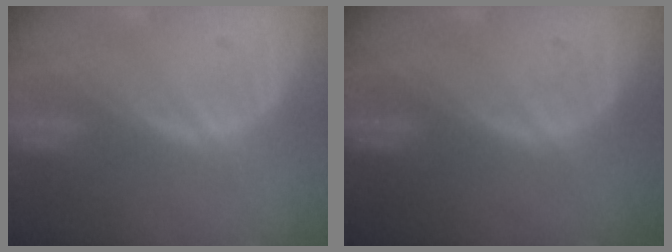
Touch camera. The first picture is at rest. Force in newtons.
{"total": 0.0}